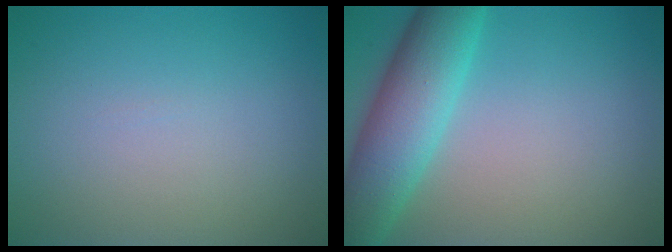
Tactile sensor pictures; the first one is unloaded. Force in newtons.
{"total": 7.0, "press": 7.0, "slide": 0.3}